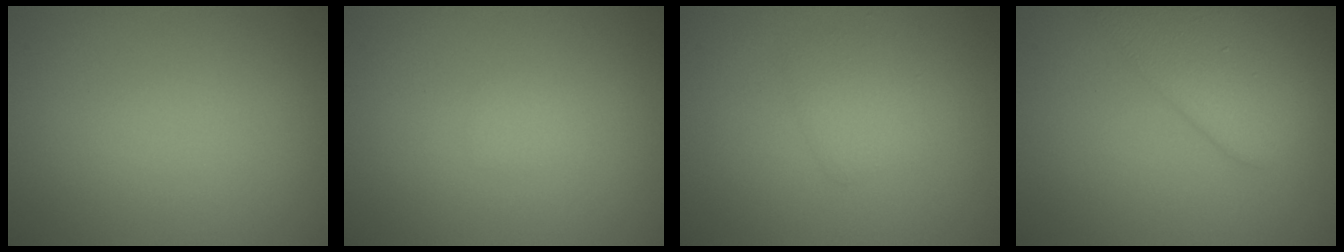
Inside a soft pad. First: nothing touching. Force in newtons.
{"total": 0.5, "press": 0.5, "slide": 0.0}
{"total": 1.9, "press": 1.9, "slide": 0.1}
{"total": 6.1, "press": 6.1, "slide": 0.1}